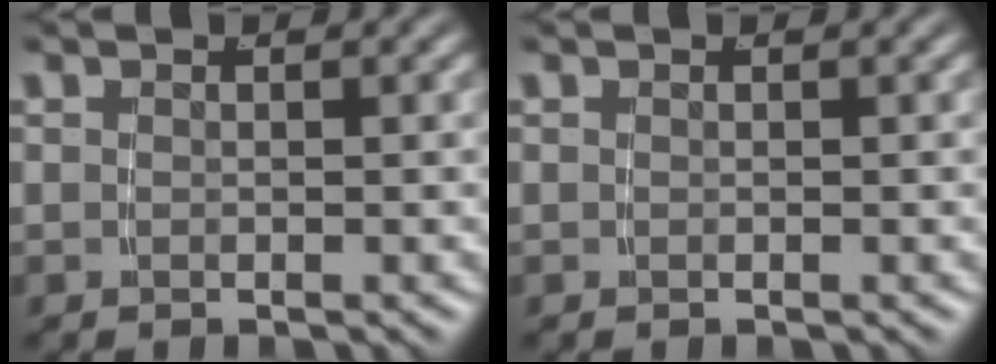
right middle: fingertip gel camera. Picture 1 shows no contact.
{"total": 0.0}